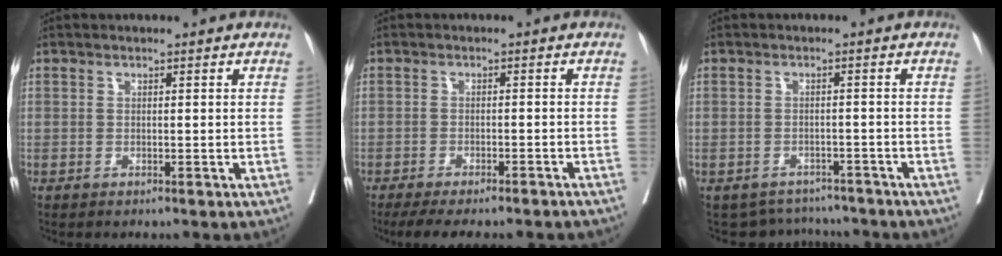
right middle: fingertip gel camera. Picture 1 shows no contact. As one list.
[{"total": 13.3, "force": [-11.6, 1.9, 6.2], "torque": [-0.093, -0.019, -0.150]}, {"total": 5.9, "force": [-5.5, 1.9, -0.2], "torque": [0.011, 0.015, -0.070]}]